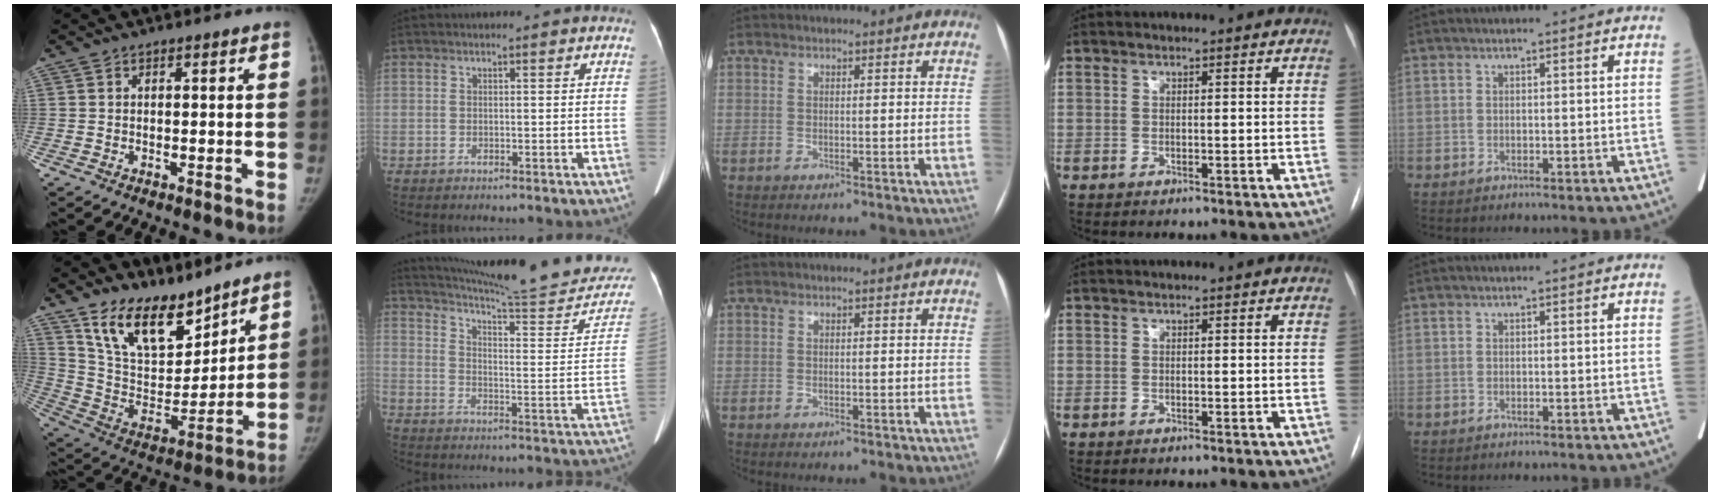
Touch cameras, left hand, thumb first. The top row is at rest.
{"thumb": {"total": 17.9, "force": [13.3, 8.2, 8.7], "torque": [-0.104, -0.077, 0.247]}, "index": {"total": 26.4, "force": [24.7, 1.3, 9.4], "torque": [-0.138, -0.100, 0.313]}}